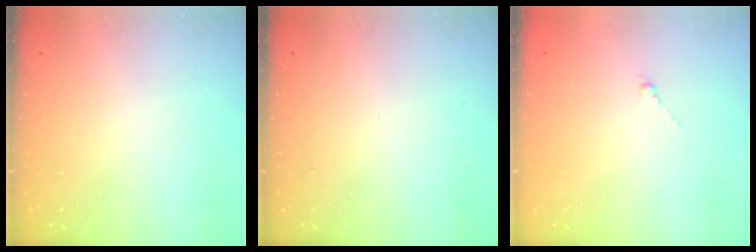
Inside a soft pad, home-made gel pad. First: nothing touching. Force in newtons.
{"total": 0.0}
{"total": 0.0}